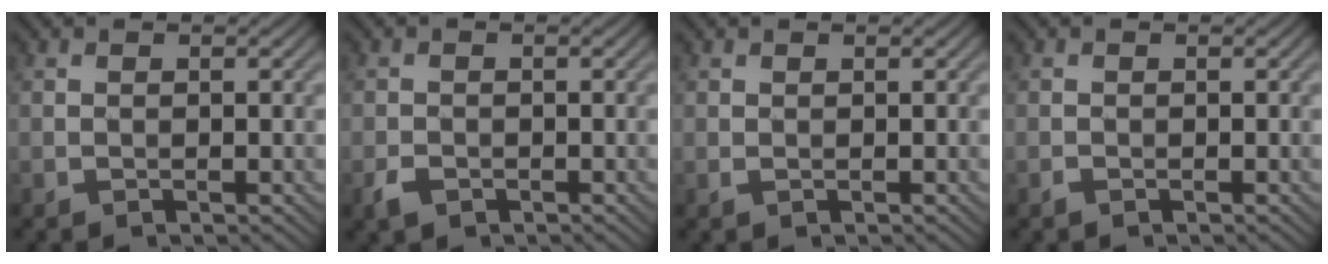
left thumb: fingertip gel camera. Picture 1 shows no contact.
{"total": 2.1, "force": [-1.2, 1.5, 0.8], "torque": [-0.020, -0.002, -0.029]}
{"total": 0.9, "force": [0.3, 0.8, 0.2], "torque": [-0.005, 0.003, 0.008]}
{"total": 0.8, "force": [-0.4, 0.7, 0.1], "torque": [0.000, 0.000, -0.012]}